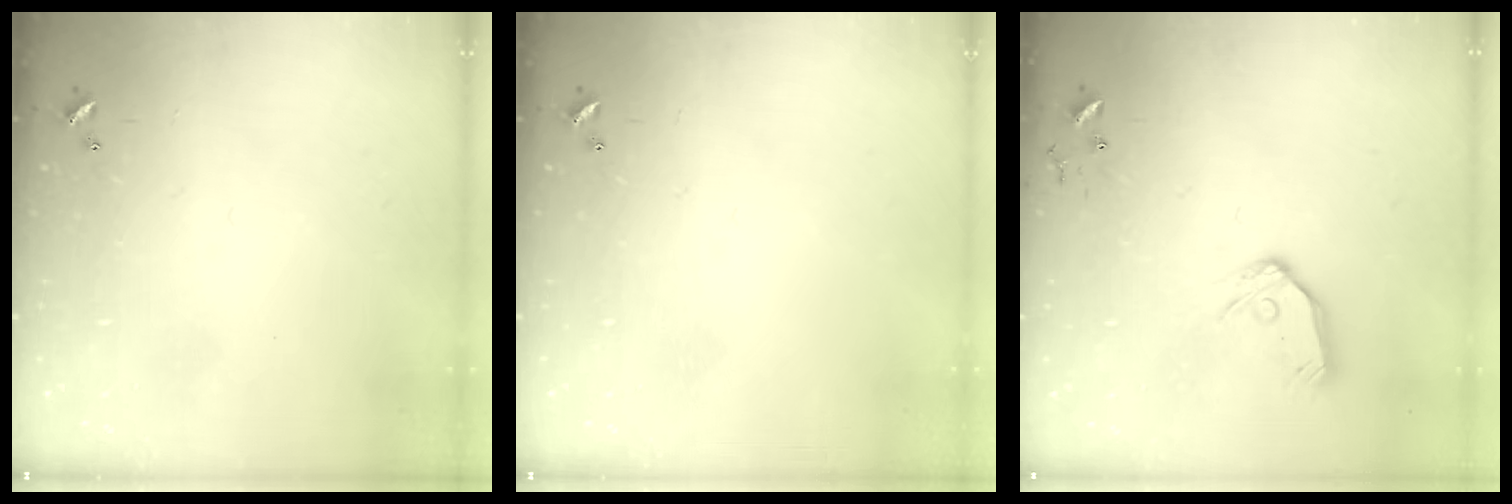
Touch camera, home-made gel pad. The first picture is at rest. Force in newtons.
{"total": 0.0}
{"total": 9.6, "press": 9.6, "slide": 1.0}